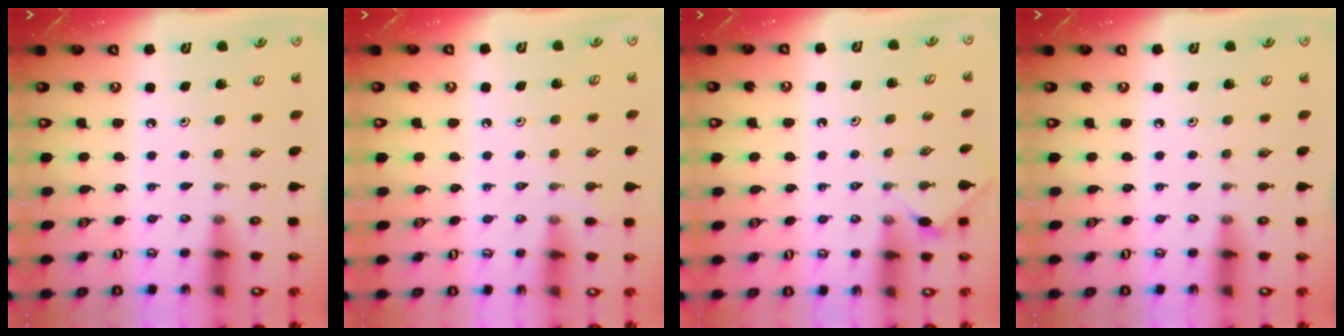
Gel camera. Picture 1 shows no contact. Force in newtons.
{"total": 2.1, "press": 2.1, "slide": 0.4}
{"total": 3.6, "press": 3.6, "slide": 0.6}
{"total": 0.0}